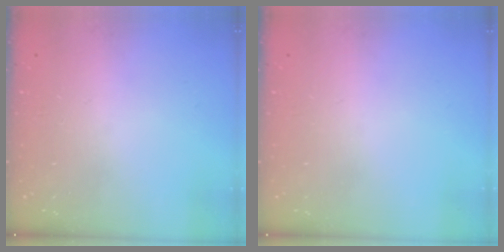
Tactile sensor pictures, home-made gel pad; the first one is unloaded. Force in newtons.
{"total": 0.0}